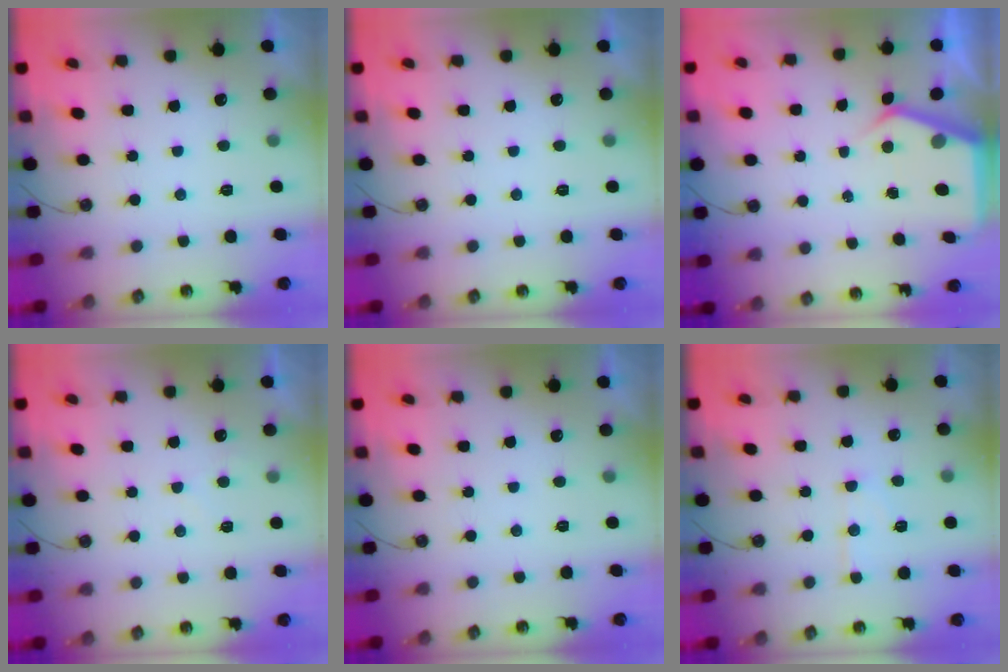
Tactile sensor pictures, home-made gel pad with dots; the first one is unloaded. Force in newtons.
{"total": 0.0}
{"total": 4.5, "press": 4.4, "slide": 0.6}
{"total": 3.9, "press": 3.9, "slide": 0.6}
{"total": 0.0}
{"total": 6.9, "press": 6.9, "slide": 0.5}